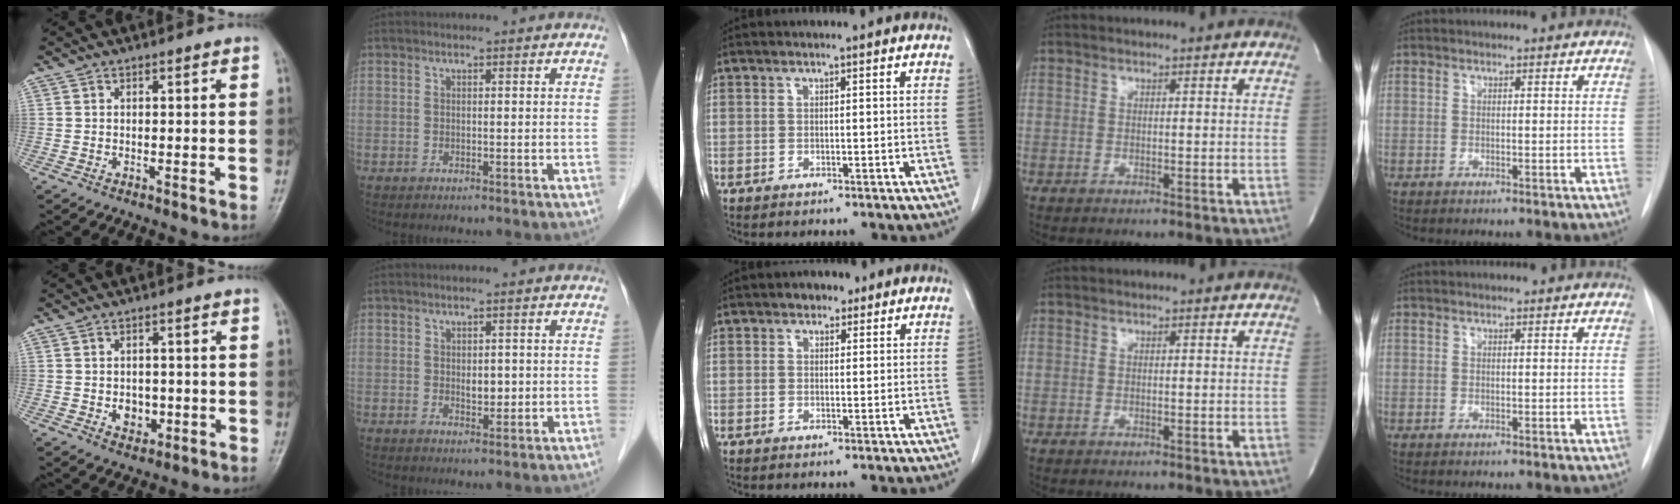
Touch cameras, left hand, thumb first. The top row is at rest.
{"thumb": {"total": 3.9, "force": [-0.7, 3.2, 2.2], "torque": [-0.012, 0.004, -0.002]}, "index": {"total": 2.1, "force": [-0.1, 1.2, 1.7], "torque": [-0.027, -0.006, 0.003]}, "middle": {"total": 2.4, "force": [1.5, 1.5, 1.1], "torque": [-0.018, 0.009, 0.020]}}